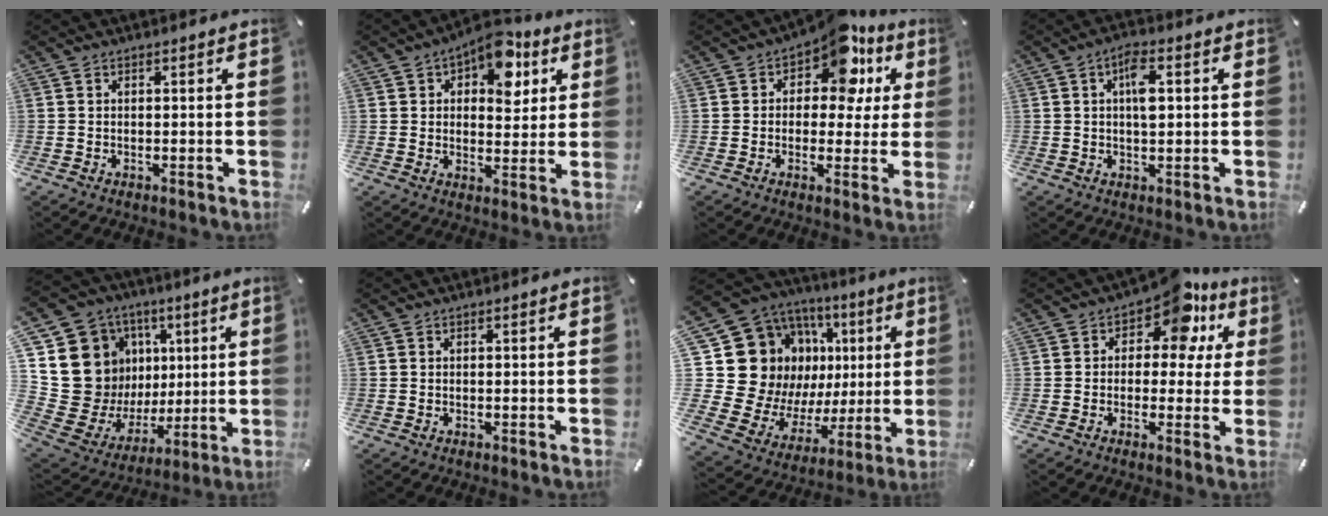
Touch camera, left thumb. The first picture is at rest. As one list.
[{"total": 11.4, "force": [6.3, 6.8, 6.6], "torque": [-0.082, -0.033, 0.109]}, {"total": 12.4, "force": [6.2, 7.5, 7.7], "torque": [-0.118, -0.033, 0.109]}, {"total": 5.8, "force": [1.3, 2.5, 5.1], "torque": [-0.089, 0.004, 0.018]}, {"total": 20.4, "force": [5.0, 18.2, 7.7], "torque": [-0.125, -0.059, 0.135]}, {"total": 0.0}, {"total": 22.8, "force": [6.6, 18.5, 11.5], "torque": [-0.211, -0.067, 0.164]}, {"total": 10.5, "force": [5.3, 6.2, 6.7], "torque": [-0.095, -0.029, 0.088]}]